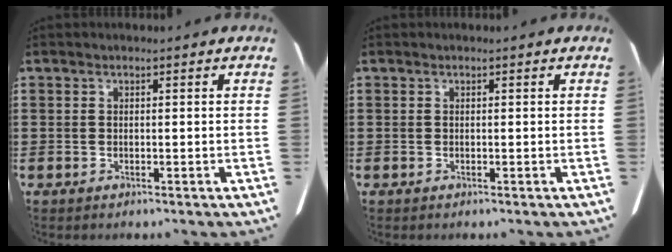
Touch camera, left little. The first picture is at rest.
{"total": 0.0}